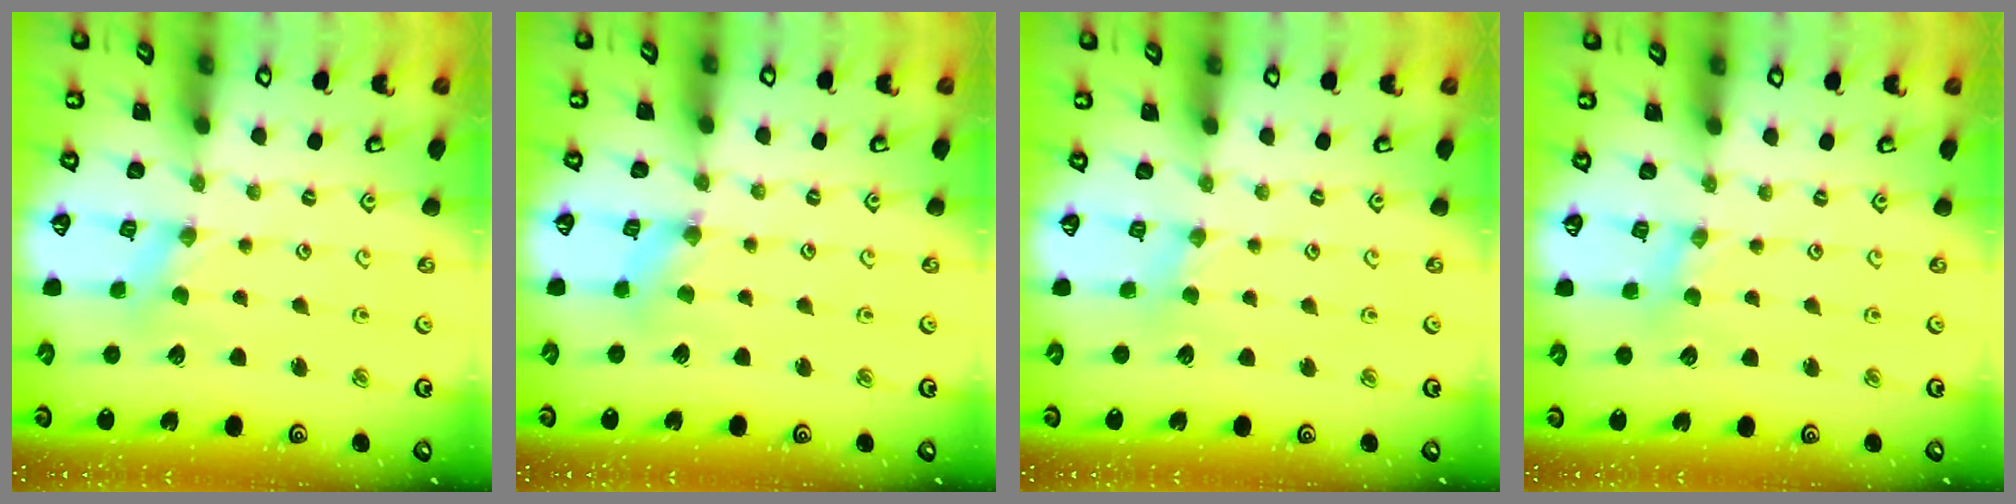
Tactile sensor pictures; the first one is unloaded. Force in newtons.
{"total": 2.4, "press": 2.4, "slide": 0.4}
{"total": 1.7, "press": 1.7, "slide": 0.2}
{"total": 1.7, "press": 1.7, "slide": 0.2}